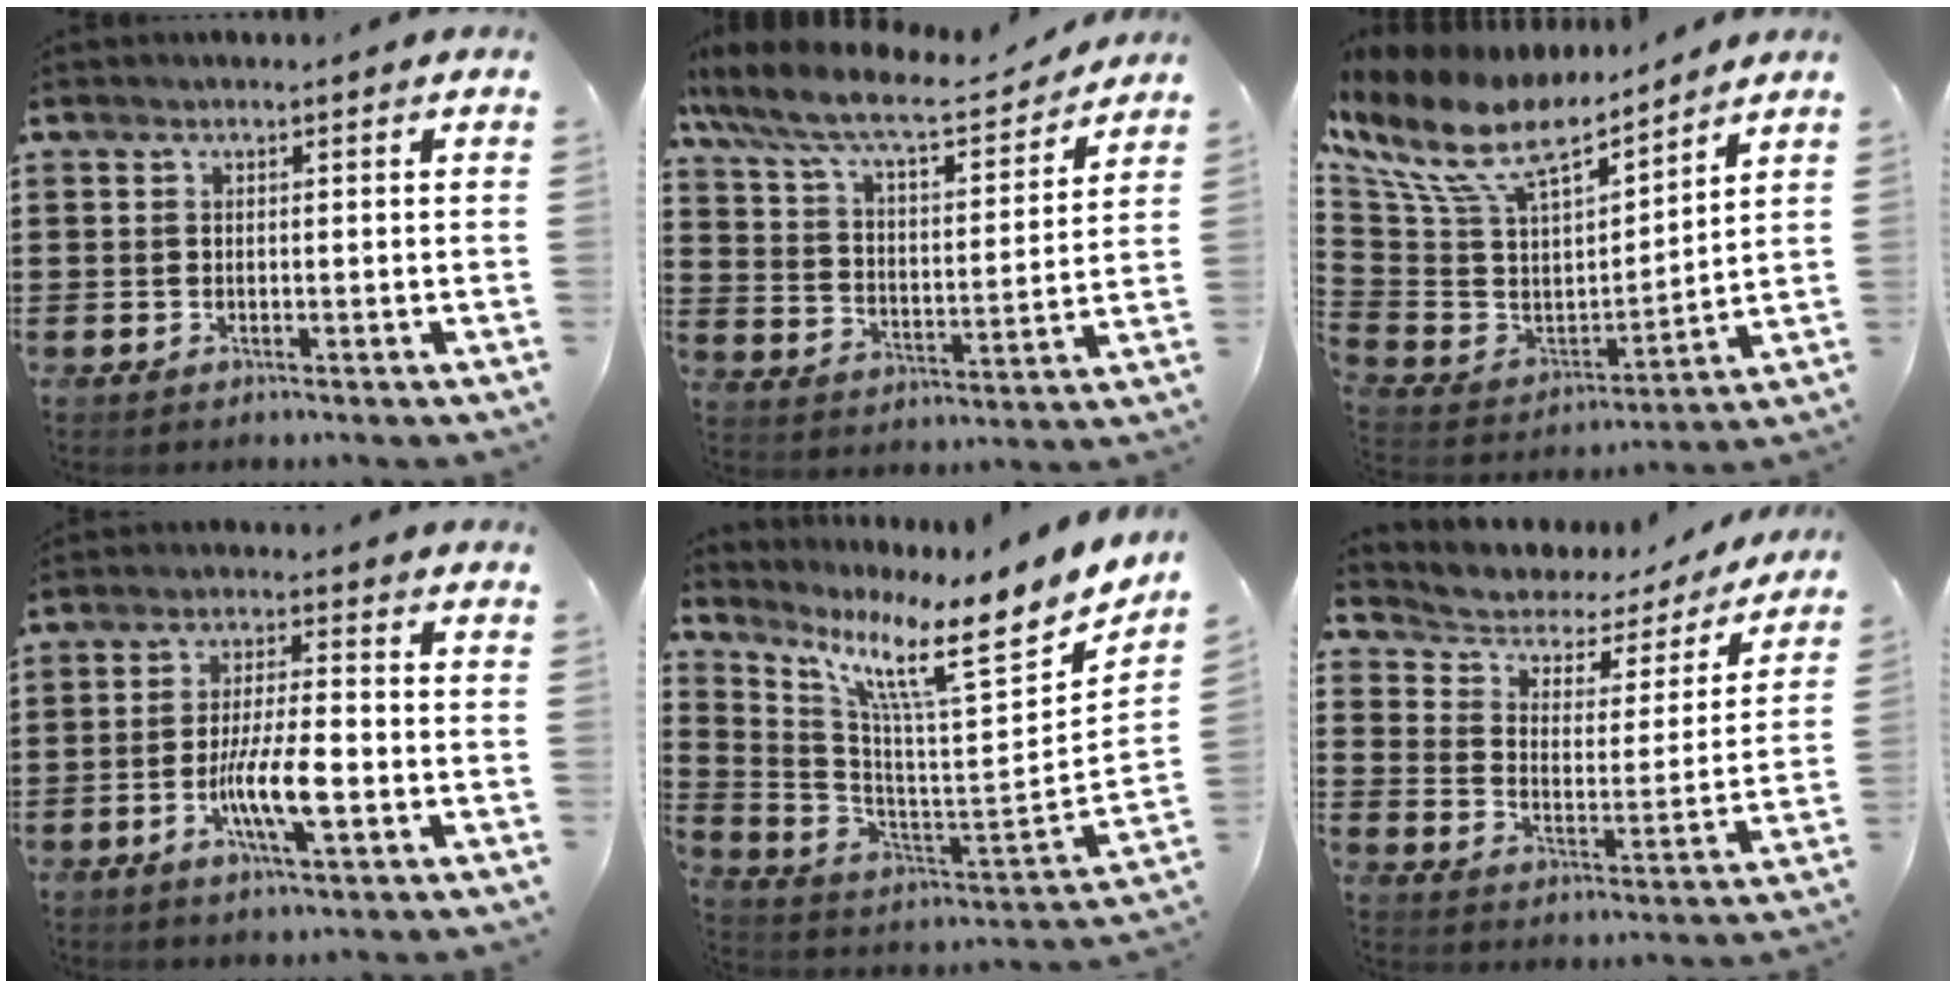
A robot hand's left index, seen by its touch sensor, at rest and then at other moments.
{"total": 8.7, "force": [7.6, 1.2, 4.1], "torque": [-0.112, -0.045, 0.124]}
{"total": 12.0, "force": [8.8, 4.7, 6.7], "torque": [-0.174, -0.053, 0.153]}
{"total": 7.9, "force": [-2.5, 1.8, 7.2], "torque": [-0.145, -0.006, -0.049]}
{"total": 10.8, "force": [7.1, 1.0, 8.1], "torque": [-0.164, -0.067, 0.103]}
{"total": 3.6, "force": [2.5, 2.5, 0.9], "torque": [-0.039, -0.018, 0.032]}